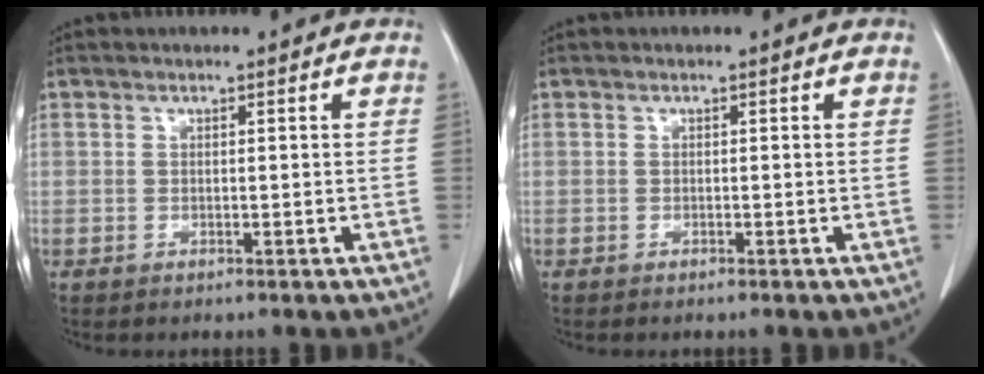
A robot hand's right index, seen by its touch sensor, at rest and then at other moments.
{"total": 0.0}